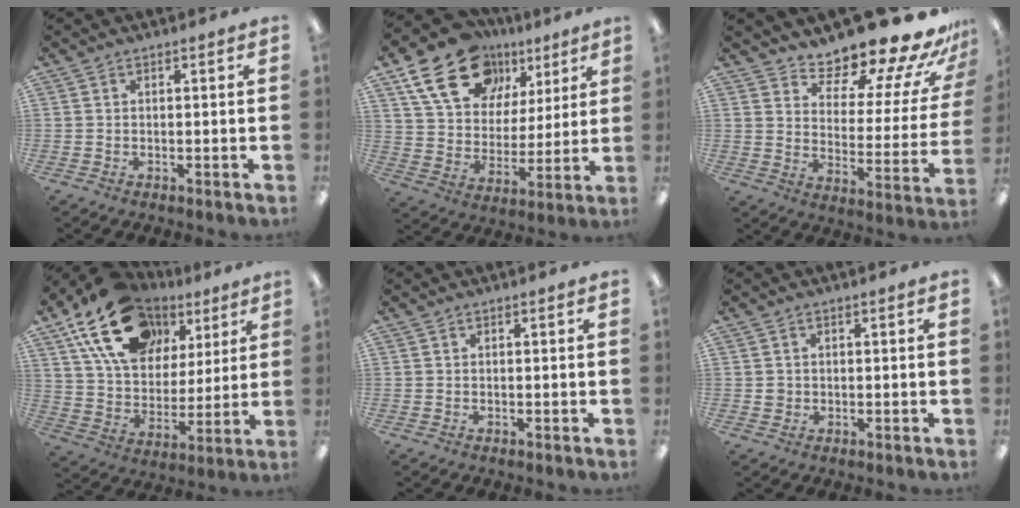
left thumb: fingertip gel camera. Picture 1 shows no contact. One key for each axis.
{"total": 19.9, "fx": 11.8, "fy": 12.9, "fz": 9.4, "tx": -0.156, "ty": -0.053, "tz": 0.216}
{"total": 15.8, "fx": 14.2, "fy": 4.2, "fz": 5.7, "tx": -0.078, "ty": -0.121, "tz": 0.233}
{"total": 20.3, "fx": 11.5, "fy": 13.3, "fz": 10.2, "tx": -0.181, "ty": -0.037, "tz": 0.212}
{"total": 0.0}
{"total": 1.6, "fx": 0.2, "fy": 1.5, "fz": 0.3, "tx": 0.001, "ty": 0.001, "tz": -0.001}